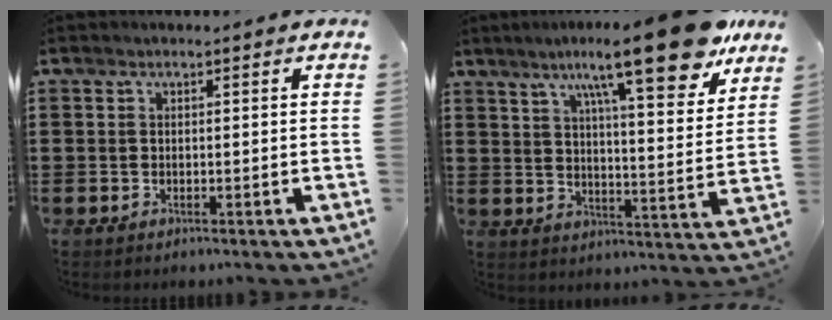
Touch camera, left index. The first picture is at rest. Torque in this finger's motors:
{"motor_torque": [2.14, 0.00, 1.05, 0.21]}